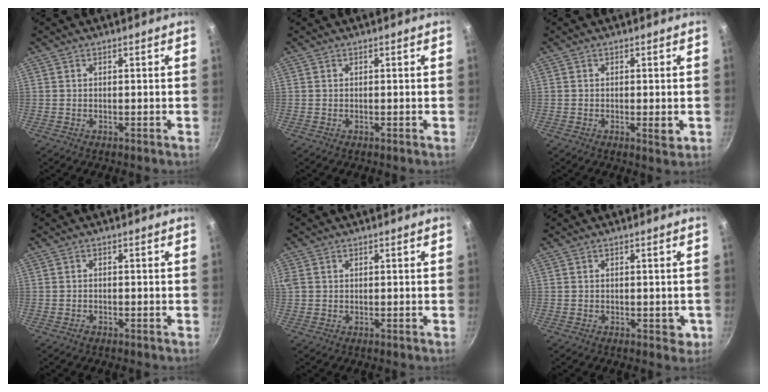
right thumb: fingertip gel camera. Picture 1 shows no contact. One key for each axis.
{"total": 0.0}
{"total": 2.2, "fx": -0.4, "fy": 0.7, "fz": 2.0, "tx": -0.027, "ty": -0.004, "tz": -0.005}
{"total": 0.6, "fx": -0.5, "fy": 0.3, "fz": 0.2, "tx": -0.003, "ty": 0.002, "tz": -0.010}
{"total": 2.4, "fx": 0.5, "fy": 2.0, "fz": 1.2, "tx": -0.041, "ty": 0.008, "tz": 0.014}
{"total": 2.3, "fx": -0.6, "fy": 1.5, "fz": 1.7, "tx": 0.002, "ty": 0.003, "tz": -0.004}